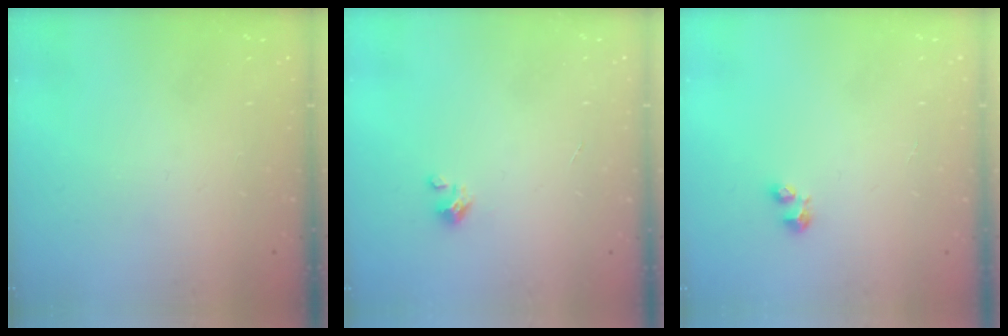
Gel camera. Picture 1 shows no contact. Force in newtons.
{"total": 1.5, "press": 1.5, "slide": 0.1}
{"total": 2.9, "press": 2.8, "slide": 0.6}